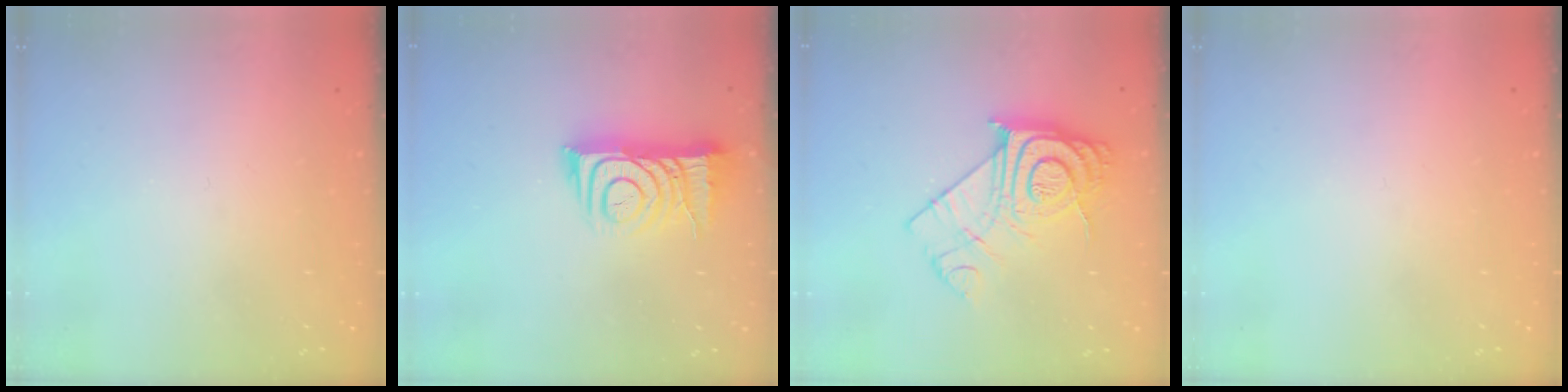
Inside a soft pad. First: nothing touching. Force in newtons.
{"total": 11.3, "press": 11.2, "slide": 1.0}
{"total": 14.6, "press": 14.5, "slide": 0.9}
{"total": 0.0}